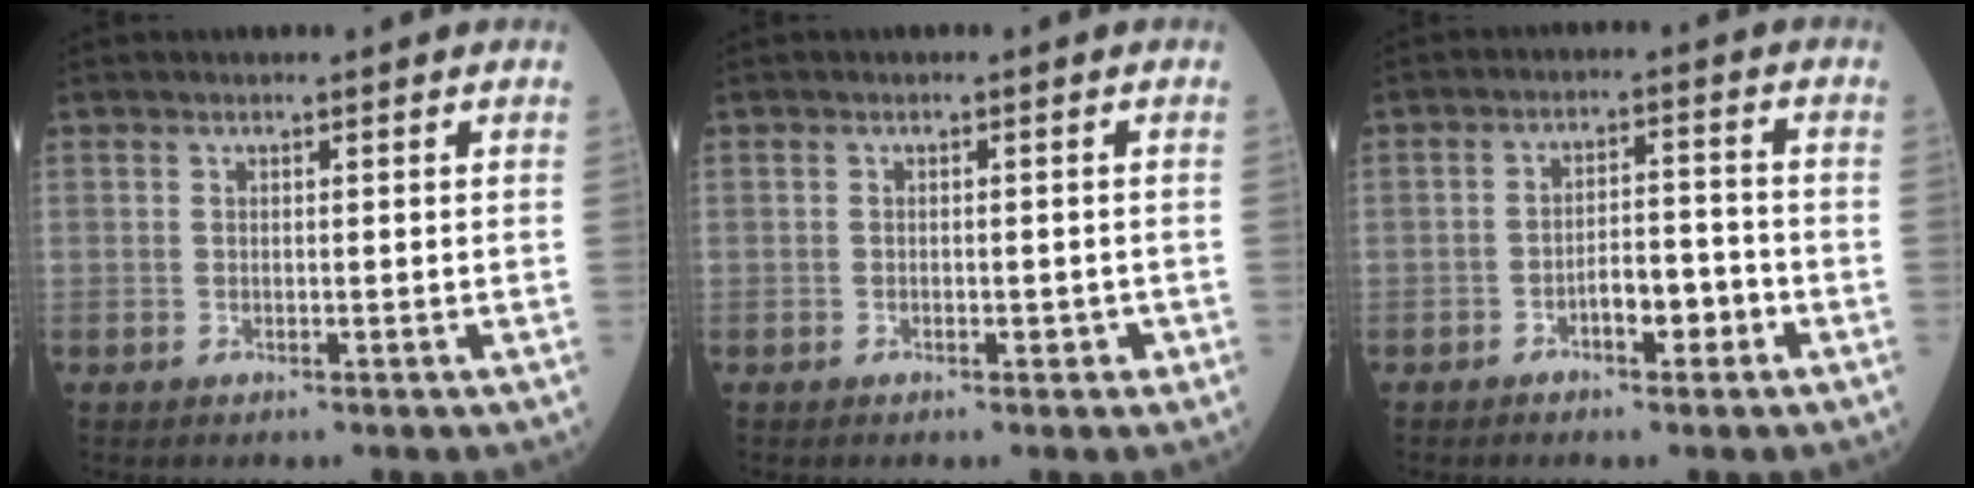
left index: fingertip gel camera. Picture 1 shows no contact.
{"total": 1.8, "force": [-0.9, 0.9, 1.2], "torque": [-0.017, 0.003, -0.010]}
{"total": 5.1, "force": [-2.7, 1.7, 3.9], "torque": [-0.065, 0.013, -0.046]}